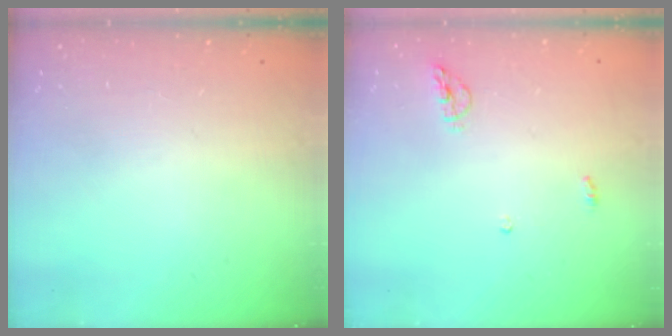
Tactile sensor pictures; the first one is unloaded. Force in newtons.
{"total": 5.4, "press": 5.4, "slide": 0.5}